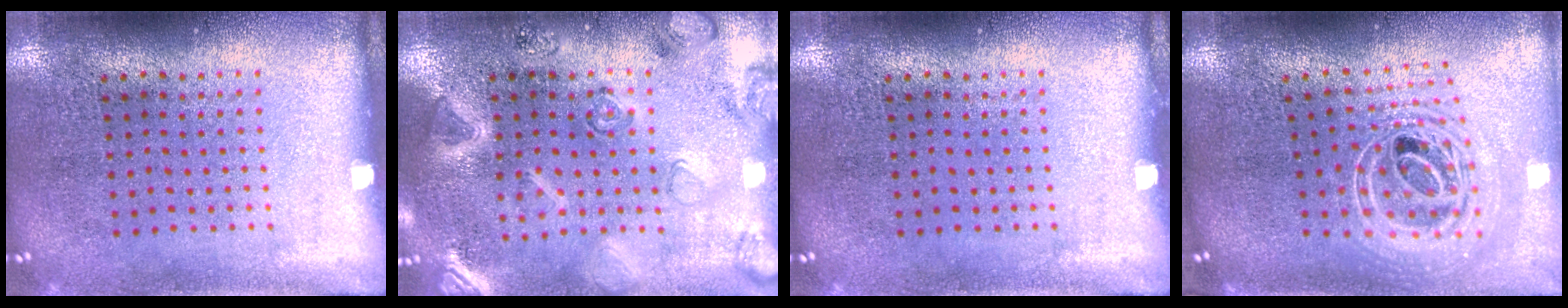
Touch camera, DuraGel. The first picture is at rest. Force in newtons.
{"total": 2.7, "press": 2.7, "slide": 0.4}
{"total": 0.0}
{"total": 2.7, "press": 2.0, "slide": 1.8}